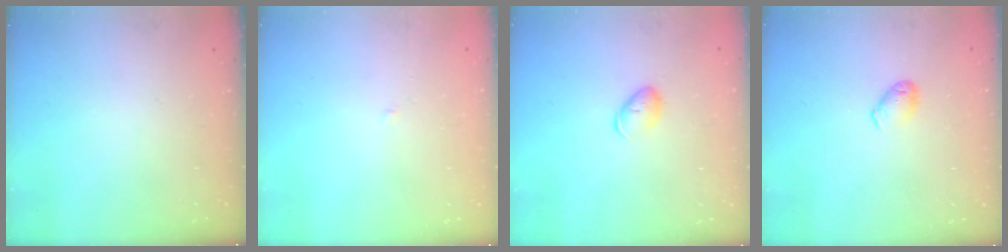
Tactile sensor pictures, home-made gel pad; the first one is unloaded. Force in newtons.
{"total": 1.9, "press": 1.9, "slide": 0.3}
{"total": 6.0, "press": 6.0, "slide": 0.7}
{"total": 4.8, "press": 4.7, "slide": 0.7}